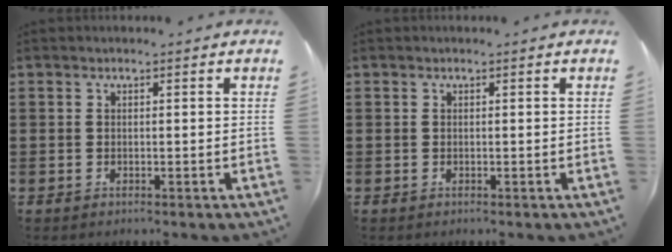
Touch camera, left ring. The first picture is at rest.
{"total": 0.0}